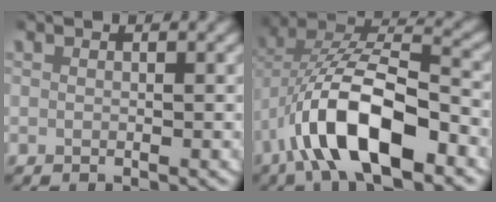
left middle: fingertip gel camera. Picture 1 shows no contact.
{"total": 9.9, "force": [-2.4, 5.4, 8.0], "torque": [-0.155, -0.017, -0.038]}